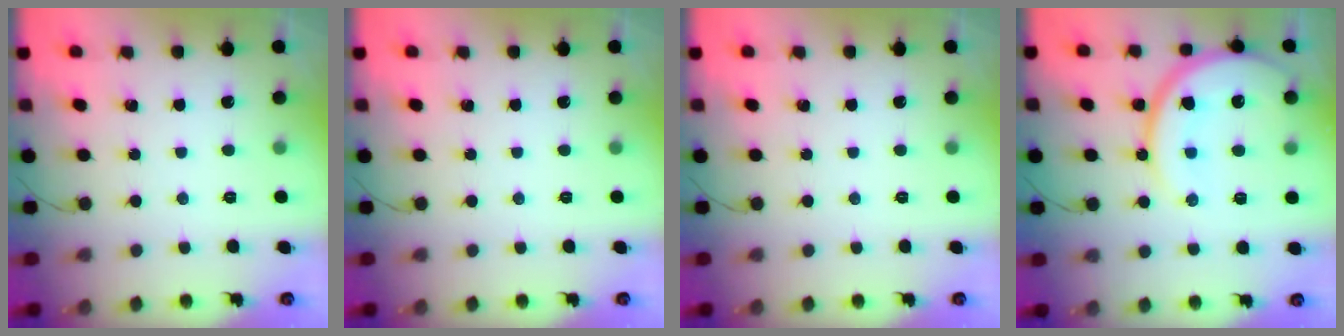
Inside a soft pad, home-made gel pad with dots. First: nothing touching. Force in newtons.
{"total": 0.0}
{"total": 0.0}
{"total": 15.4, "press": 15.4, "slide": 1.3}